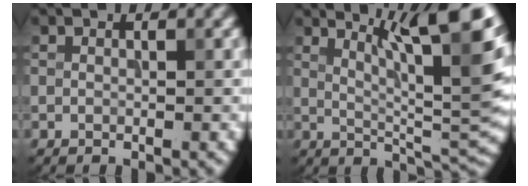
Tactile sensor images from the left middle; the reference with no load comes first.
{"total": 11.6, "force": [5.9, 2.6, 9.7], "torque": [-0.112, 0.011, 0.092]}